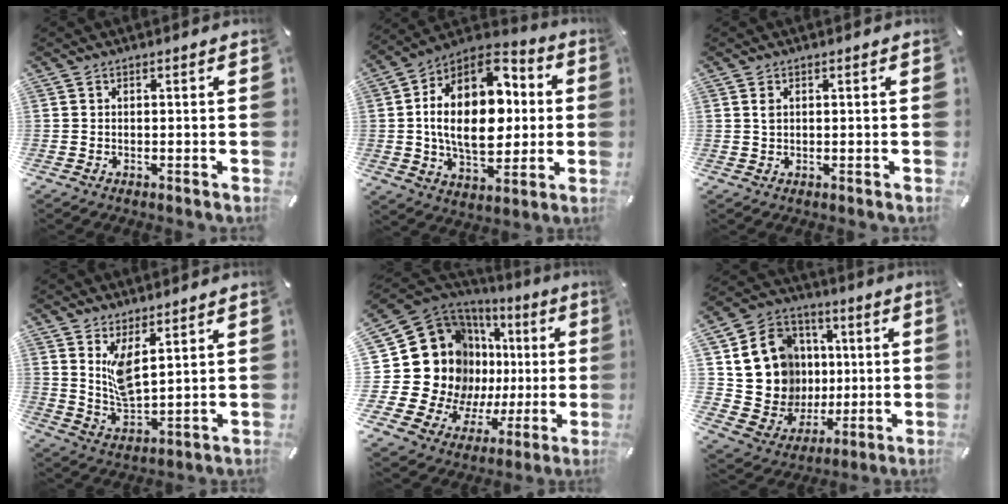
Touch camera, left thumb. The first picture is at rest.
{"total": 22.3, "force": [2.6, 14.4, 16.8], "torque": [-0.301, -0.009, 0.040]}
{"total": 1.2, "force": [0.5, 0.7, 0.8], "torque": [-0.018, 0.002, 0.008]}
{"total": 7.8, "force": [4.5, 3.4, 5.4], "torque": [-0.116, -0.024, 0.084]}
{"total": 27.7, "force": [4.1, 20.9, 17.7], "torque": [-0.328, -0.080, 0.133]}
{"total": 15.7, "force": [3.0, 14.7, 4.8], "torque": [-0.098, -0.015, 0.083]}